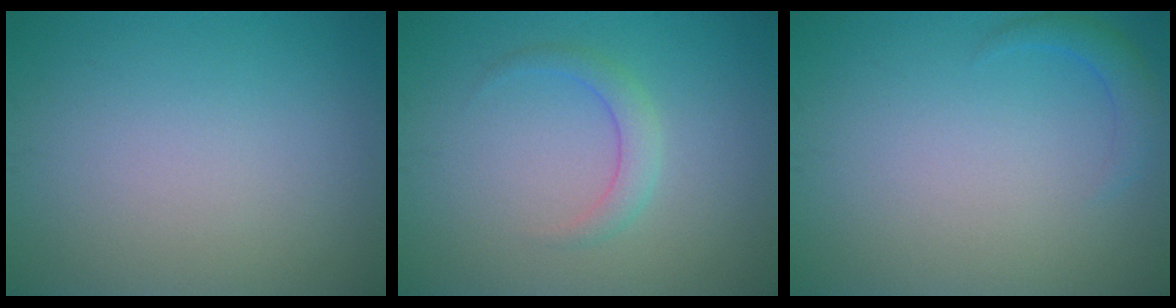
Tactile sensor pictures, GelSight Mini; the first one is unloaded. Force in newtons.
{"total": 1.9, "press": 1.9, "slide": 0.1}
{"total": 1.6, "press": 1.6, "slide": 0.2}